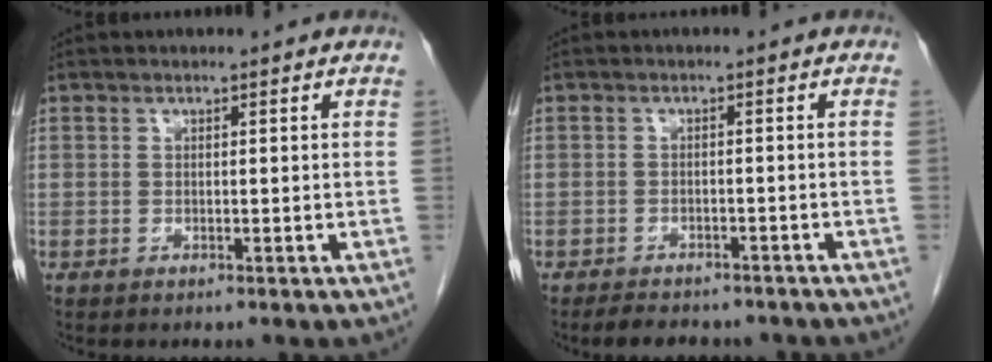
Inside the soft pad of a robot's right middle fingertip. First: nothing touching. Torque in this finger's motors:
{"motor_torque": [0.04, -0.01, 0.01, 0.00]}